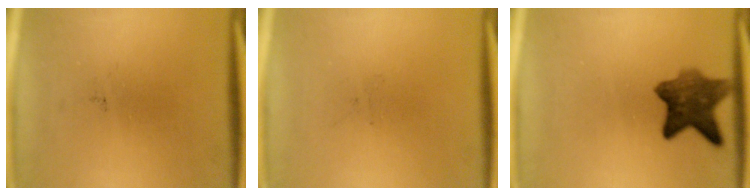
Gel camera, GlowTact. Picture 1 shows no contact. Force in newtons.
{"total": 0.0}
{"total": 7.4}